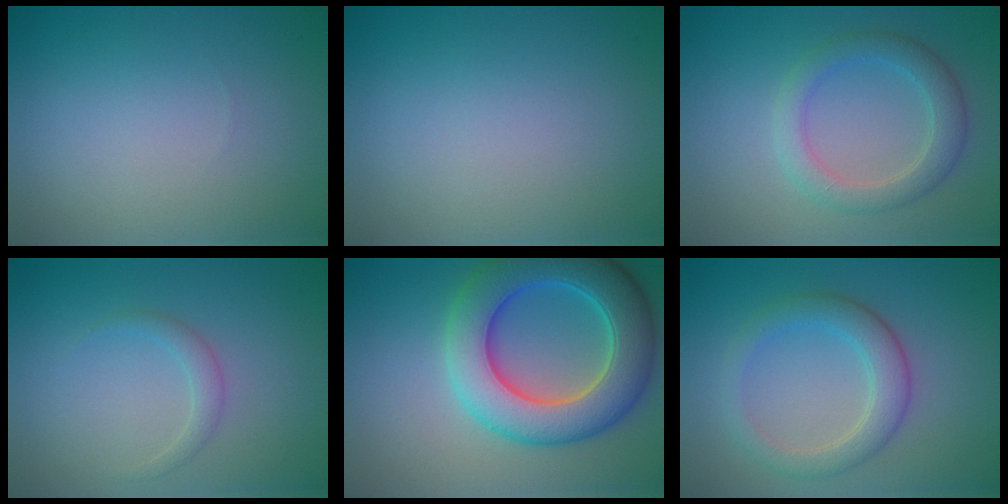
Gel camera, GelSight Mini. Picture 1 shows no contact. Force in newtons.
{"total": 0.0}
{"total": 3.3, "press": 3.3, "slide": 0.0}
{"total": 1.4, "press": 1.4, "slide": 0.1}
{"total": 9.5, "press": 9.5, "slide": 0.2}
{"total": 3.7, "press": 3.7, "slide": 0.3}